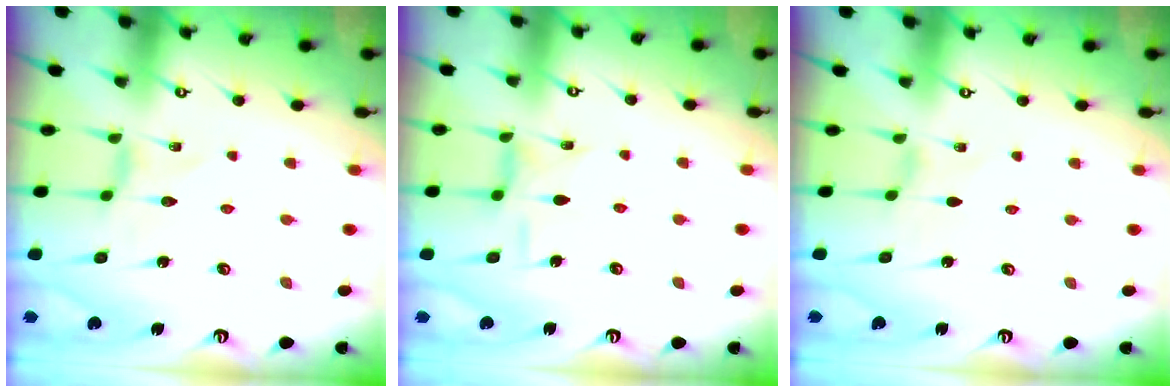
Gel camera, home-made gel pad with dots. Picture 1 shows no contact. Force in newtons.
{"total": 7.8, "press": 7.8, "slide": 0.5}
{"total": 0.0}